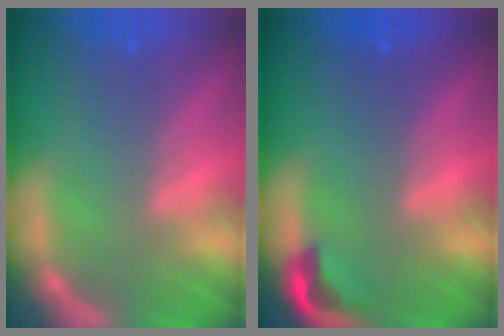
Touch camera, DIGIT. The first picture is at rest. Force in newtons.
{"total": 2.4}